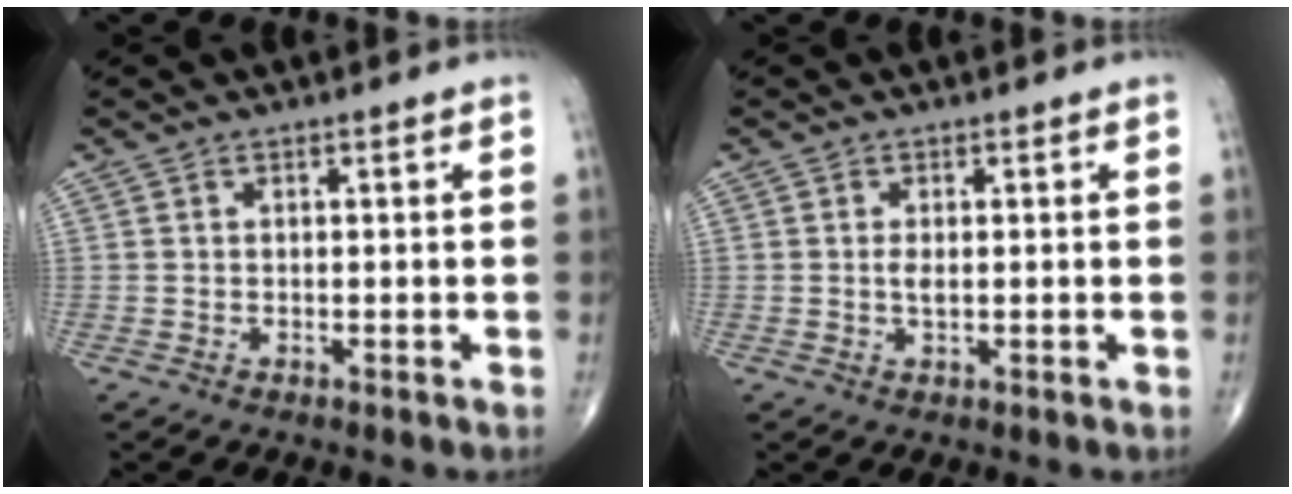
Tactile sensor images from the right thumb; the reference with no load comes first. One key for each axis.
{"total": 1.5, "fx": 0.1, "fy": 0.6, "fz": 1.4, "tx": -0.031, "ty": -0.003, "tz": 0.001}